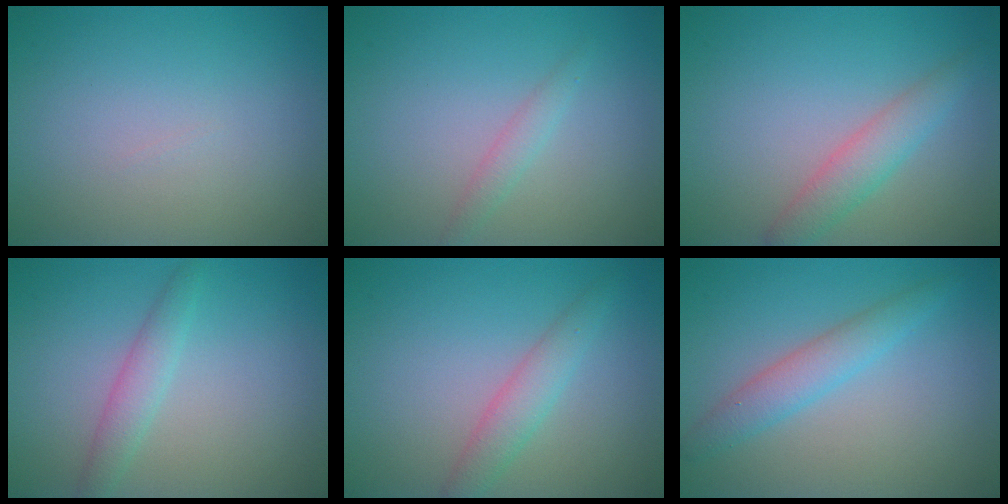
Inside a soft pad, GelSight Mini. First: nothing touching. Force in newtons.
{"total": 1.3, "press": 1.3, "slide": 0.0}
{"total": 2.8, "press": 2.8, "slide": 0.1}
{"total": 2.0, "press": 2.0, "slide": 0.1}
{"total": 2.5, "press": 2.5, "slide": 0.1}
{"total": 2.8, "press": 2.8, "slide": 0.1}